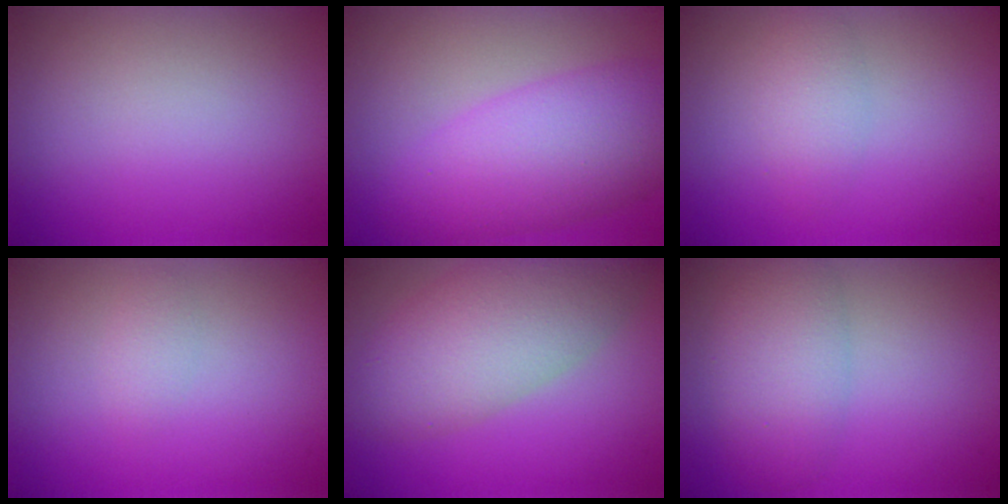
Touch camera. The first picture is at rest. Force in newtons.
{"total": 7.6, "press": 7.6, "slide": 0.1}
{"total": 2.1, "press": 2.1, "slide": 0.1}
{"total": 1.1, "press": 1.1, "slide": 0.0}
{"total": 7.6, "press": 7.5, "slide": 0.6}
{"total": 4.7, "press": 4.7, "slide": 0.2}